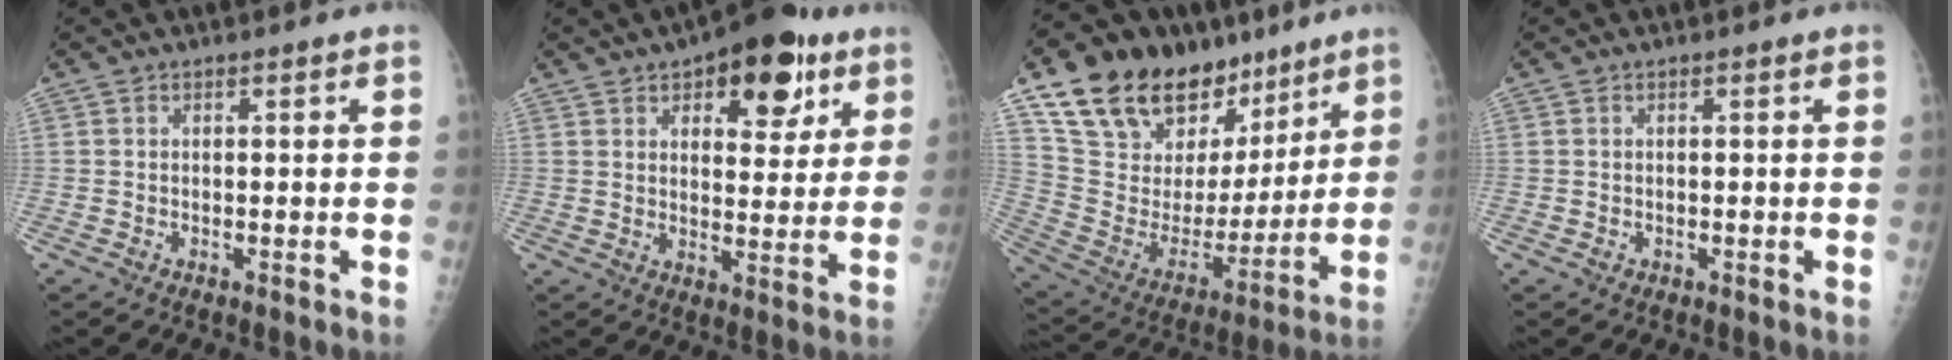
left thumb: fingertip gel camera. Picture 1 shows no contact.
{"total": 14.8, "force": [8.0, 7.2, 10.2], "torque": [-0.089, -0.024, 0.111]}
{"total": 27.7, "force": [18.0, 14.8, 14.9], "torque": [-0.217, -0.034, 0.315]}
{"total": 0.0}